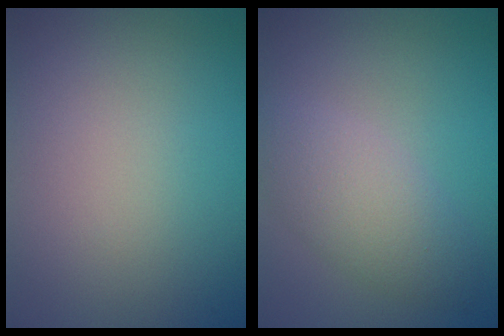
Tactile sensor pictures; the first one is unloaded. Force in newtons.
{"total": 3.6, "press": 3.6, "slide": 0.1}